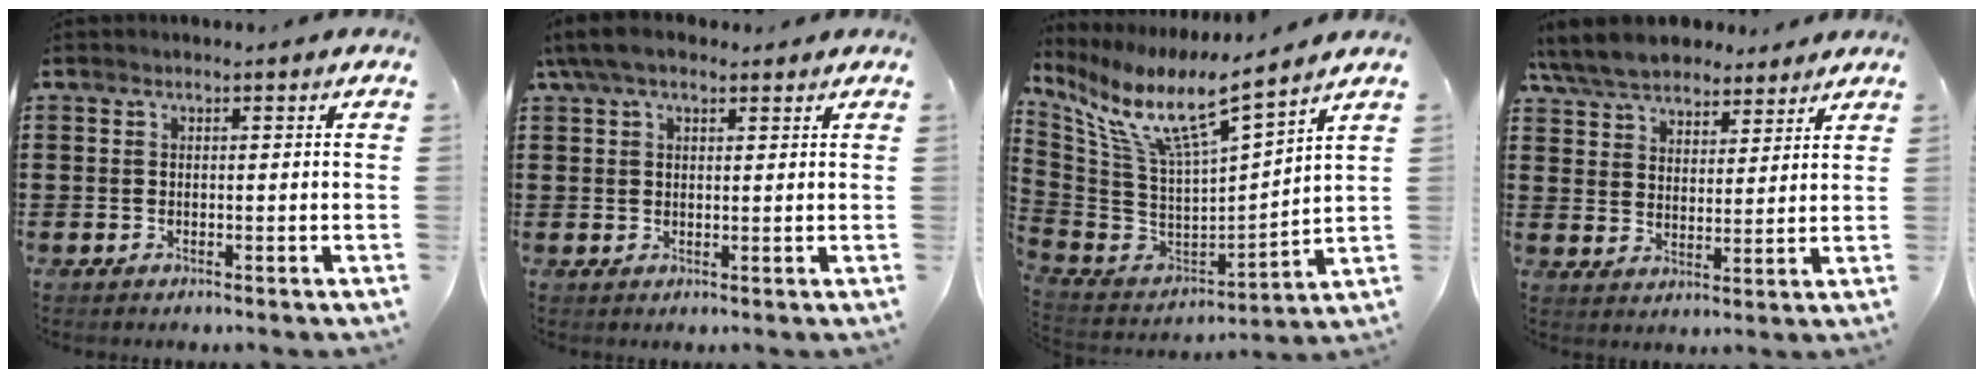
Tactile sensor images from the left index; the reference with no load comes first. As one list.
[{"total": 4.8, "force": [3.2, 1.8, 3.1], "torque": [-0.068, 0.007, 0.060]}, {"total": 10.5, "force": [7.4, 1.6, 7.3], "torque": [-0.170, -0.056, 0.123]}, {"total": 7.2, "force": [6.5, 2.3, 2.1], "torque": [-0.070, -0.014, 0.121]}]